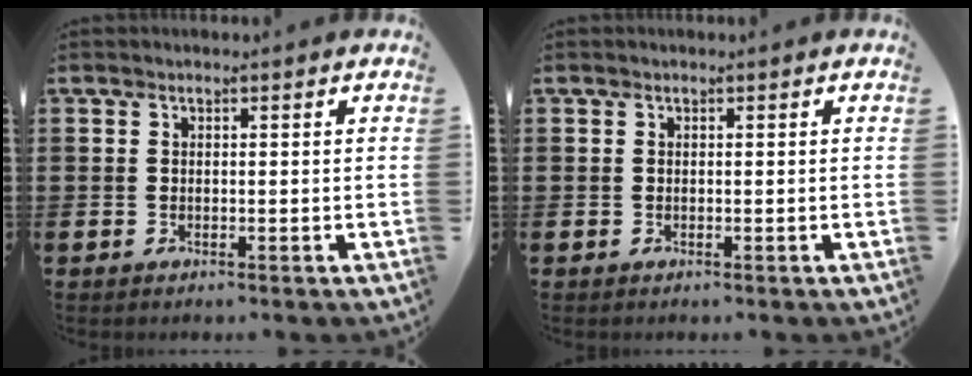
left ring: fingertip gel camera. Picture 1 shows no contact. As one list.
[{"total": 0.0}]